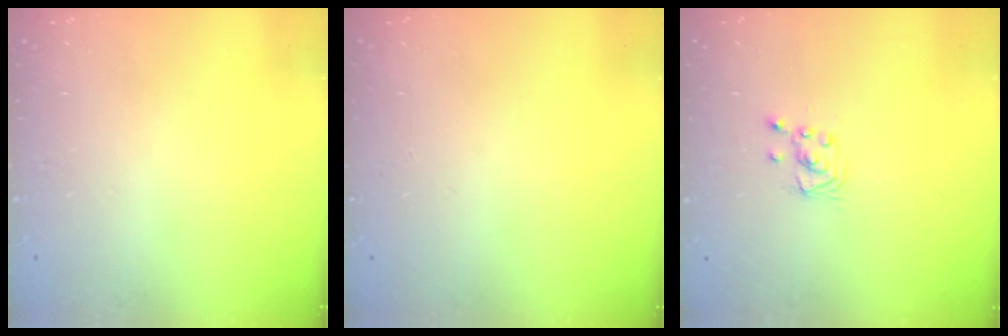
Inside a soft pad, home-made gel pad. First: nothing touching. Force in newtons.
{"total": 0.0}
{"total": 2.5, "press": 2.5, "slide": 0.2}